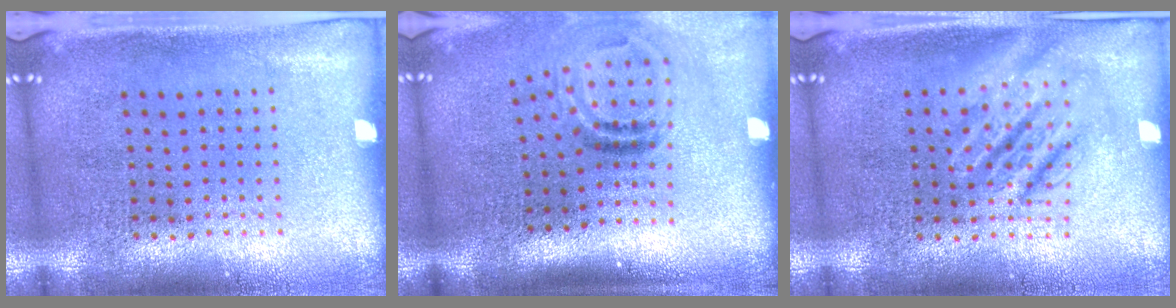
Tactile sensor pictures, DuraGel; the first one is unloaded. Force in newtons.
{"total": 2.0, "press": 1.1, "slide": 1.6}
{"total": 2.5, "press": 2.5, "slide": 0.3}